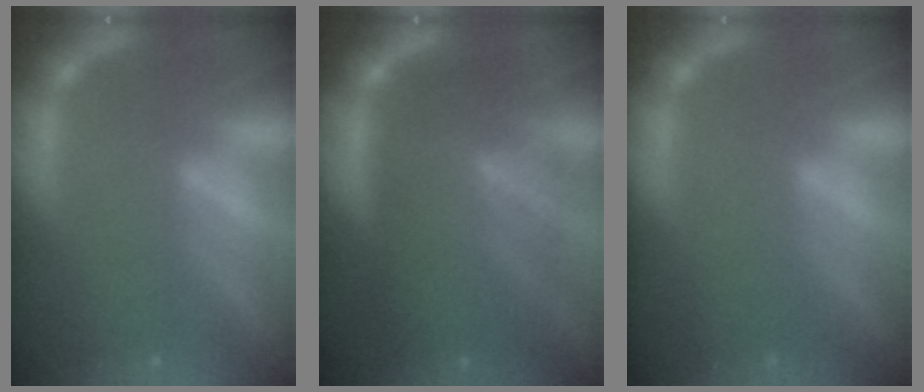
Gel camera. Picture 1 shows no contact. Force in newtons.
{"total": 10.0}
{"total": 0.0}